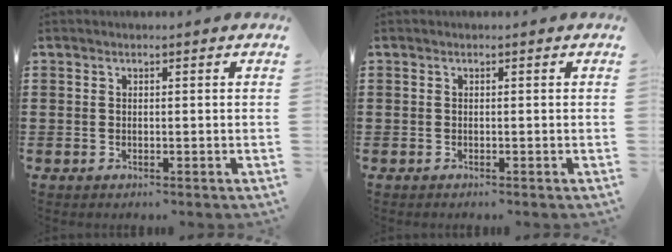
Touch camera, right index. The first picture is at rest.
{"total": 0.0}